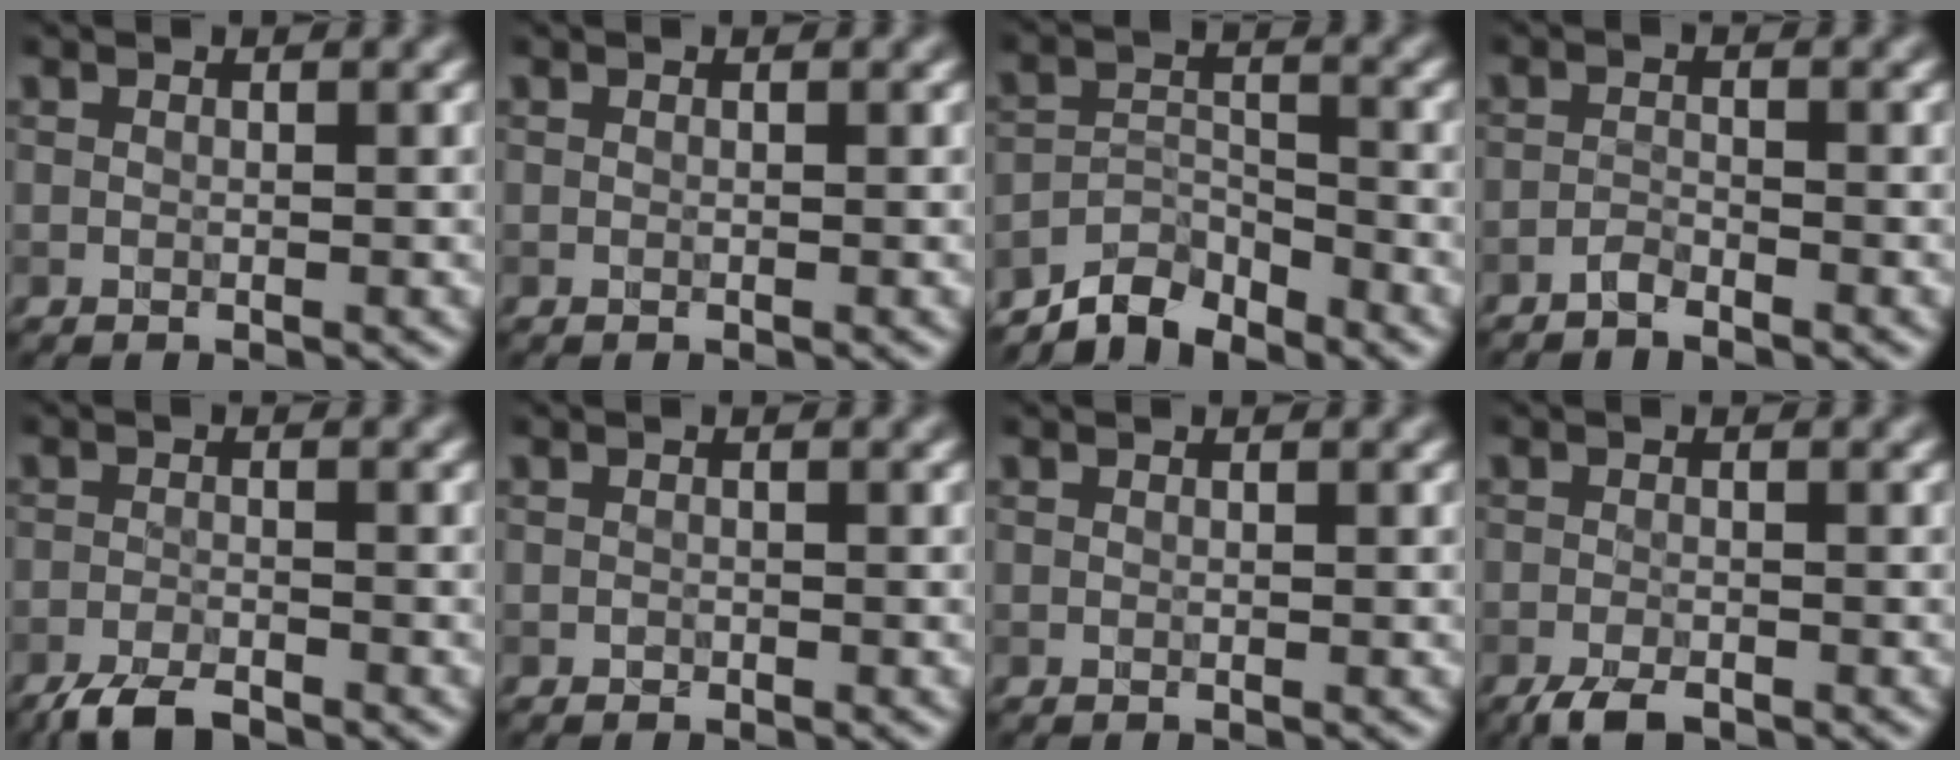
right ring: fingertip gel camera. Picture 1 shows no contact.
{"total": 0.0}
{"total": 4.3, "force": [-4.2, 0.9, 0.2], "torque": [0.001, 0.005, -0.079]}
{"total": 1.4, "force": [-1.4, 0.1, -0.1], "torque": [0.003, 0.006, -0.025]}
{"total": 3.4, "force": [-3.2, 0.5, 1.0], "torque": [-0.022, -0.003, -0.058]}
{"total": 0.8, "force": [-0.6, 0.1, -0.4], "torque": [0.007, 0.001, -0.004]}
{"total": 0.0}
{"total": 2.4, "force": [-2.2, 0.5, 0.9], "torque": [-0.022, -0.004, -0.035]}